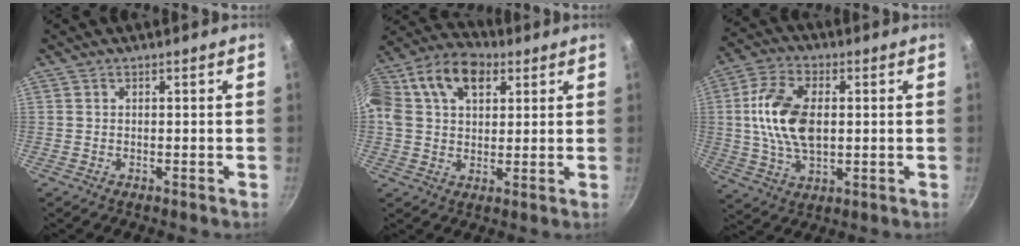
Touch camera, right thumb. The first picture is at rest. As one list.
[{"total": 6.5, "force": [3.9, 3.0, 4.3], "torque": [-0.075, -0.012, 0.077]}, {"total": 13.6, "force": [1.2, 8.0, 11.0], "torque": [-0.196, 0.009, 0.018]}]